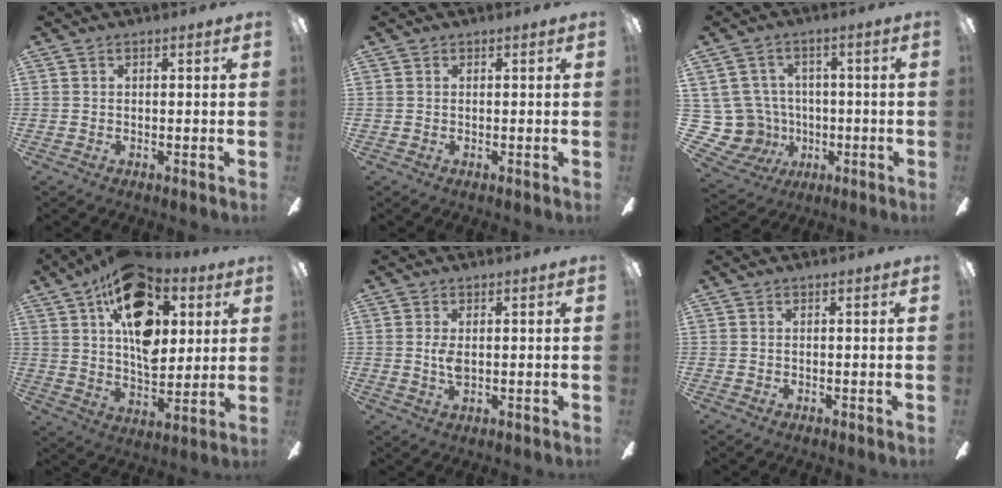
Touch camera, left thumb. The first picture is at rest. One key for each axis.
{"total": 0.0}
{"total": 12.1, "fx": -0.7, "fy": 11.4, "fz": 4.0, "tx": -0.126, "ty": 0.009, "tz": 0.001}
{"total": 20.4, "fx": 8.9, "fy": 12.1, "fz": 13.9, "tx": -0.207, "ty": -0.029, "tz": 0.157}
{"total": 3.1, "fx": 0.1, "fy": 1.6, "fz": 2.6, "tx": -0.045, "ty": 0.002, "tz": 0.000}
{"total": 0.0}